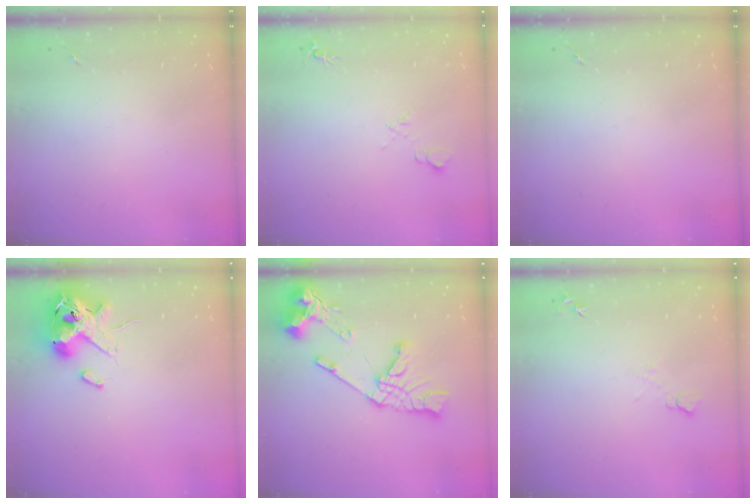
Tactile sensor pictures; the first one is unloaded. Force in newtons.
{"total": 5.7, "press": 5.6, "slide": 1.2}
{"total": 0.0}
{"total": 12.8, "press": 12.6, "slide": 2.3}
{"total": 21.3, "press": 21.2, "slide": 2.3}
{"total": 6.9, "press": 6.8, "slide": 0.8}